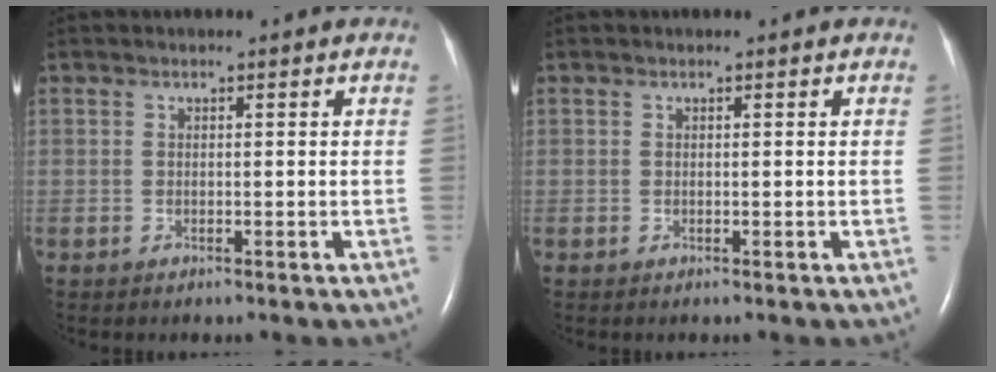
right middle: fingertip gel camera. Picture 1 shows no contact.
{"total": 0.0}